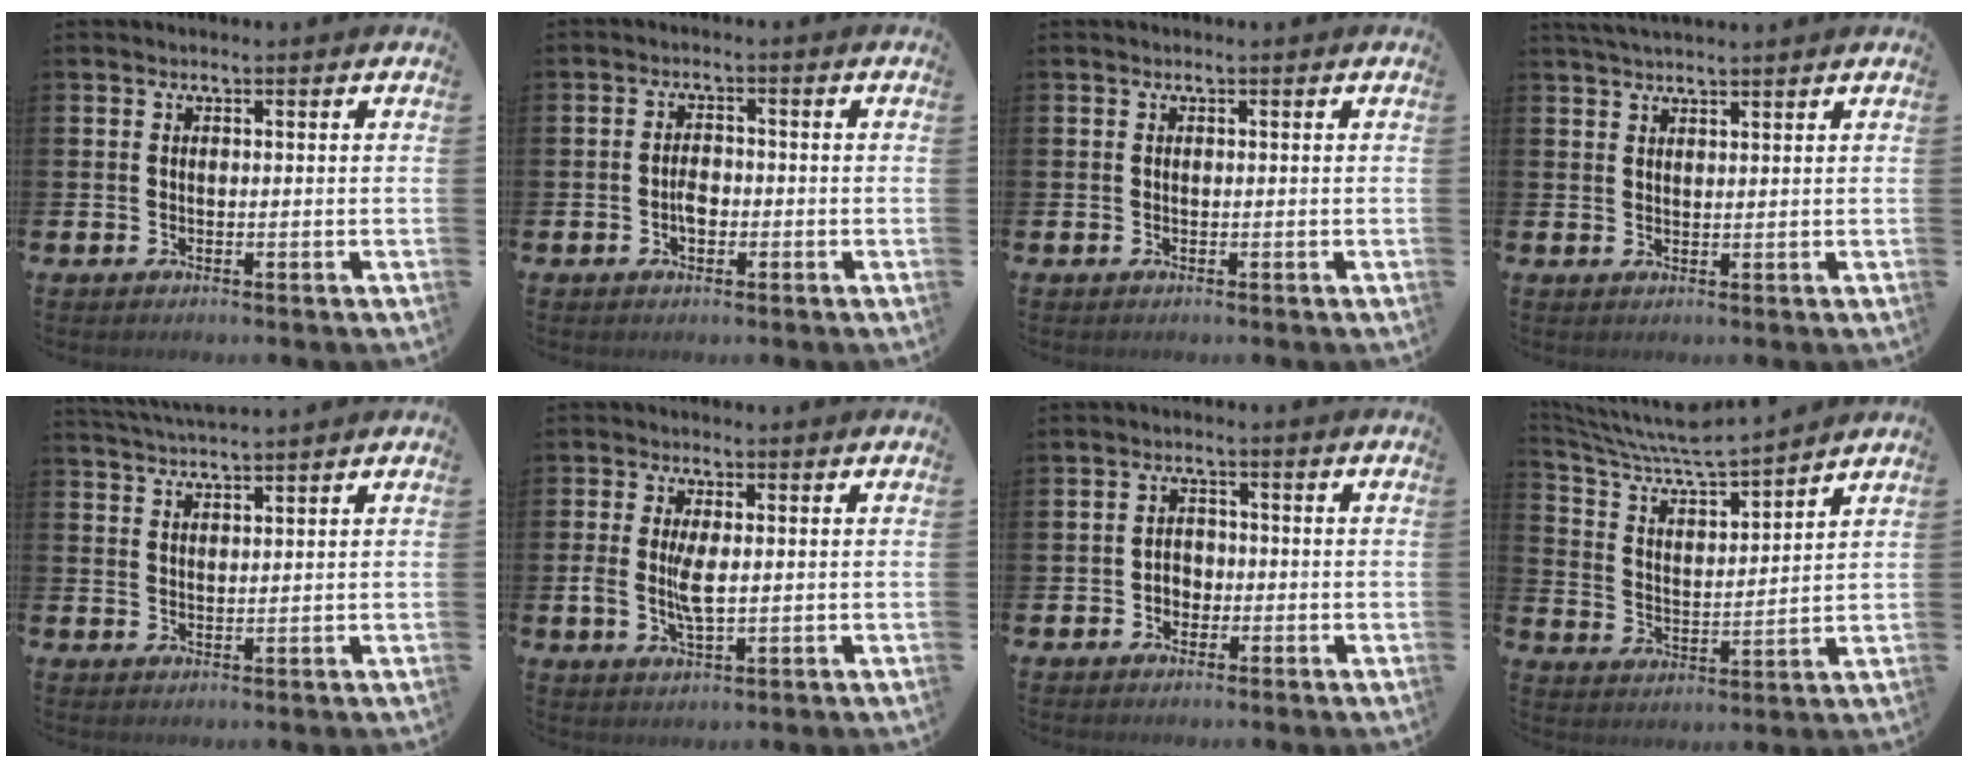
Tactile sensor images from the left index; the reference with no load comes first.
{"total": 2.4, "force": [-0.6, 1.4, 1.8], "torque": [-0.021, -0.001, -0.015]}
{"total": 0.0}
{"total": 2.7, "force": [2.6, 0.2, 0.7], "torque": [-0.013, -0.007, 0.047]}
{"total": 3.3, "force": [3.3, -0.2, 0.2], "torque": [-0.008, -0.015, 0.060]}
{"total": 4.4, "force": [0.2, 1.9, 3.9], "torque": [-0.063, -0.001, 0.001]}
{"total": 2.2, "force": [-0.8, 1.8, 0.7], "torque": [-0.013, 0.005, -0.021]}
{"total": 7.4, "force": [7.1, 0.6, 2.0], "torque": [-0.072, -0.060, 0.121]}